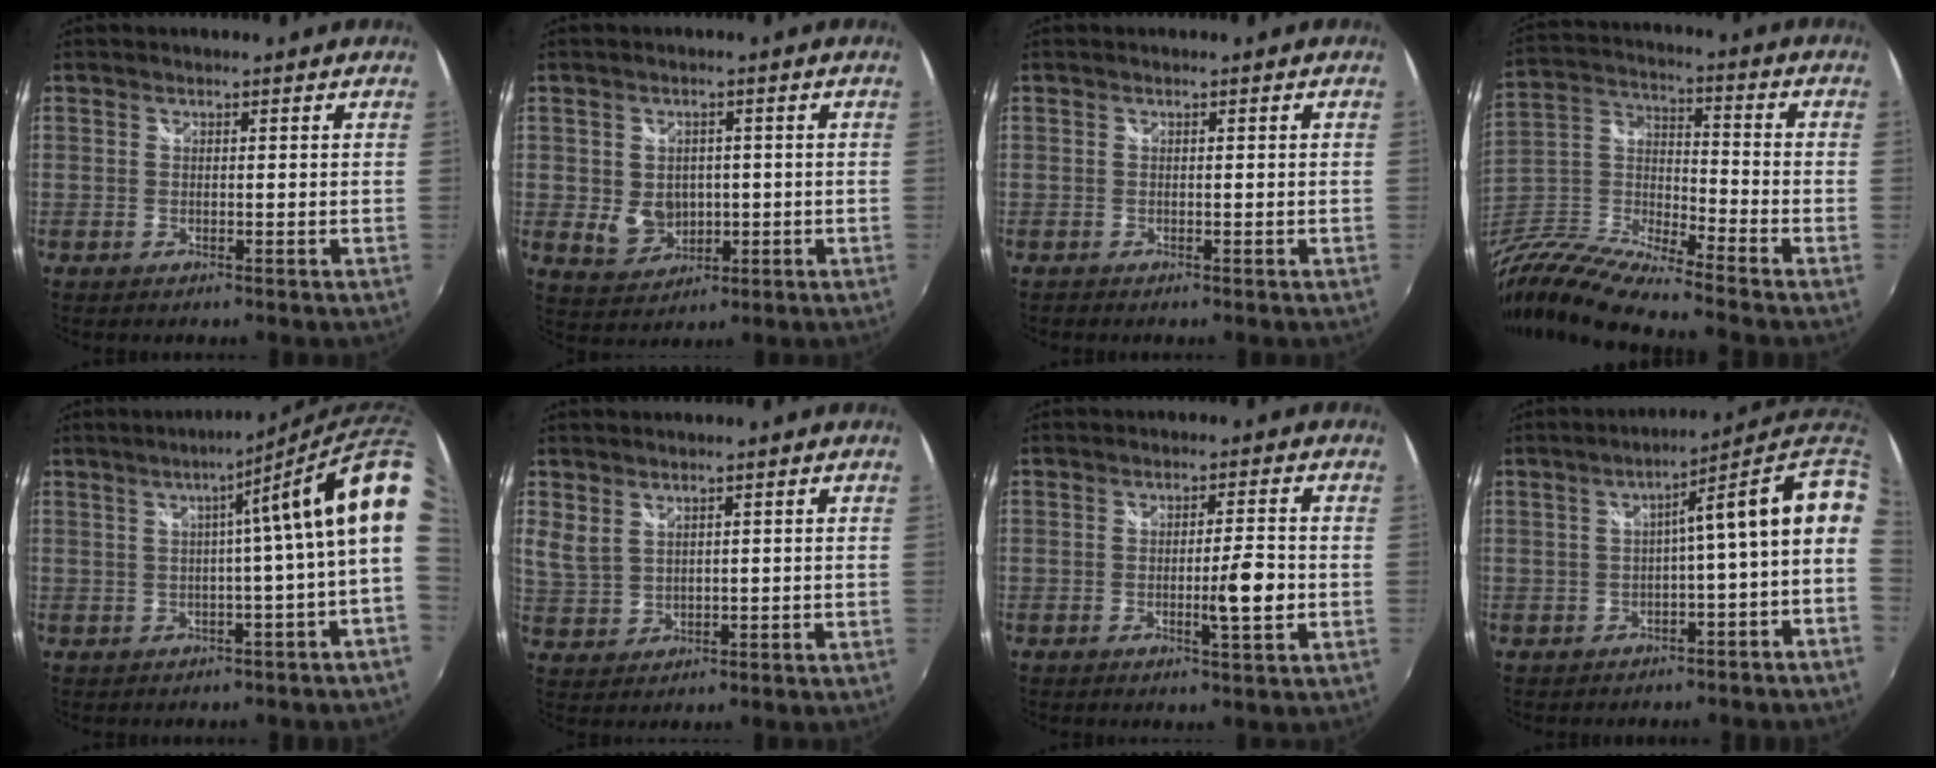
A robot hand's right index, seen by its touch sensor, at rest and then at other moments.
{"total": 6.1, "force": [-0.3, 5.1, 3.3], "torque": [-0.071, 0.002, 0.010]}
{"total": 0.7, "force": [-0.5, 0.1, 0.5], "torque": [-0.008, 0.002, -0.008]}
{"total": 14.4, "force": [-11.1, 3.0, 8.7], "torque": [-0.194, -0.013, -0.231]}
{"total": 10.5, "force": [4.9, -1.8, 9.2], "torque": [-0.115, 0.005, 0.060]}
{"total": 3.4, "force": [2.4, 1.8, 1.7], "torque": [-0.034, 0.002, 0.055]}
{"total": 5.1, "force": [-1.1, 0.0, 5.0], "torque": [-0.081, -0.003, -0.014]}
{"total": 11.7, "force": [0.2, 0.1, 11.7], "torque": [-0.152, 0.008, 0.007]}